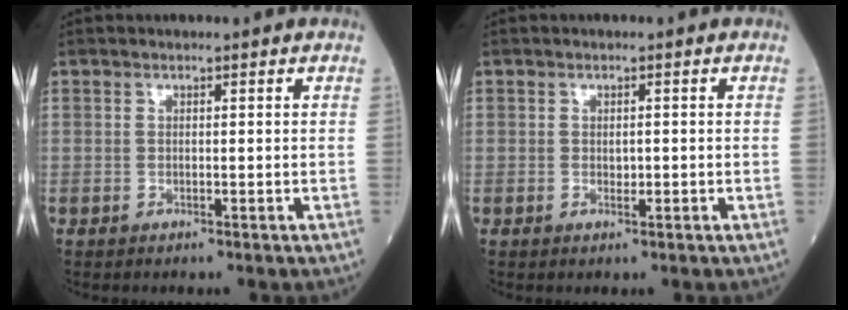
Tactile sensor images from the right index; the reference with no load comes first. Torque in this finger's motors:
{"motor_torque": [-0.22, -0.06, -0.01, 0.00]}